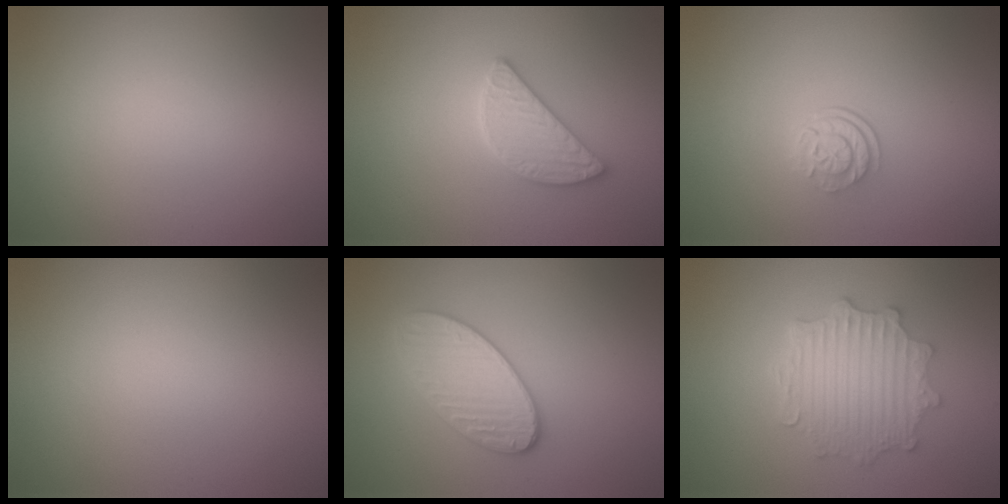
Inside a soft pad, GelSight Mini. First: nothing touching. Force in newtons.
{"total": 2.9, "press": 2.8, "slide": 0.9}
{"total": 2.6, "press": 1.8, "slide": 1.9}
{"total": 0.0}
{"total": 3.5, "press": 3.4, "slide": 0.8}
{"total": 4.7, "press": 3.8, "slide": 2.7}